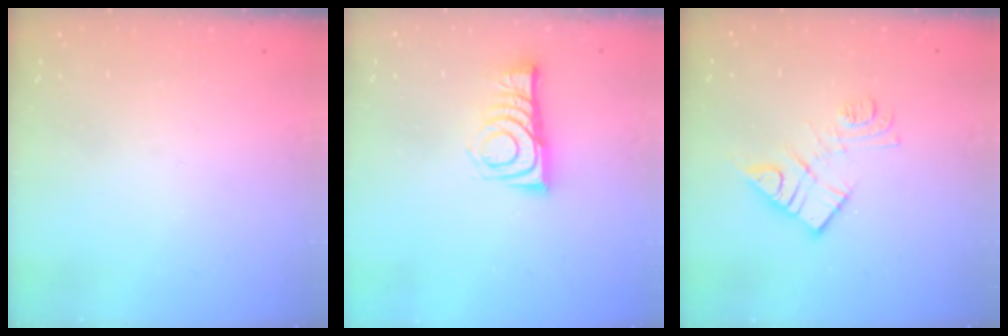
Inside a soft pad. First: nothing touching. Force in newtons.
{"total": 9.0, "press": 9.0, "slide": 0.2}
{"total": 11.3, "press": 11.3, "slide": 0.3}